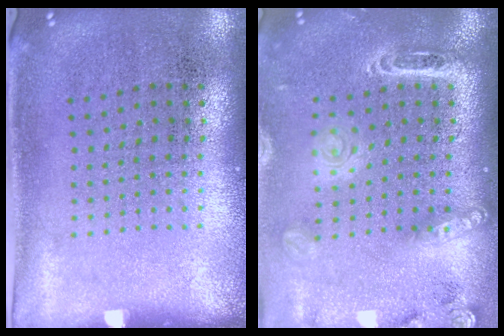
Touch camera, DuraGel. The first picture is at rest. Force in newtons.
{"total": 2.3, "press": 1.9, "slide": 1.3}